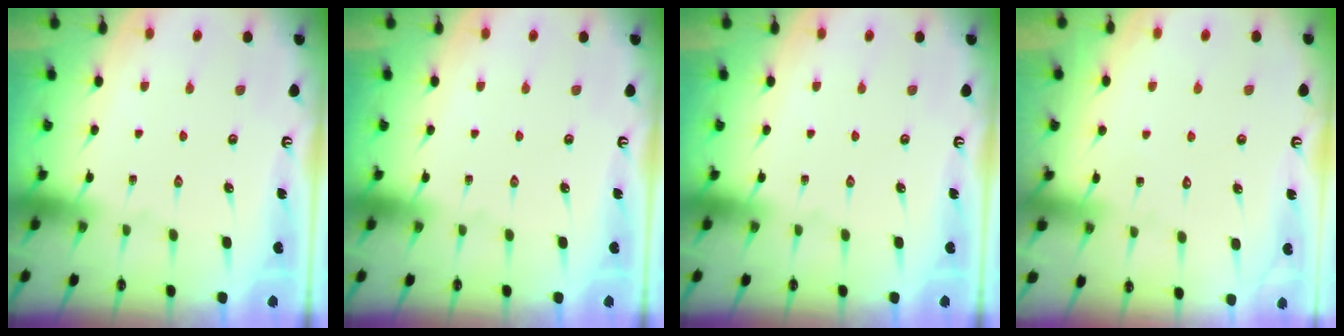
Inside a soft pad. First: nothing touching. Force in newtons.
{"total": 0.0}
{"total": 0.0}
{"total": 4.8, "press": 4.8, "slide": 0.5}